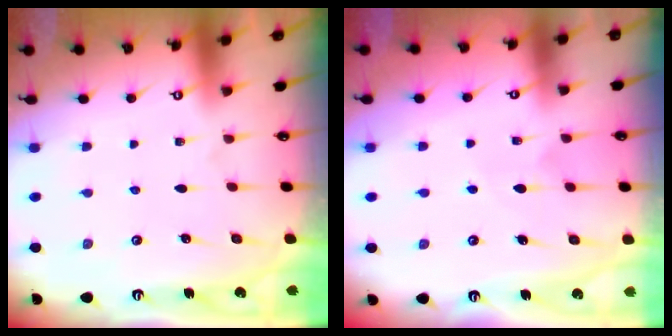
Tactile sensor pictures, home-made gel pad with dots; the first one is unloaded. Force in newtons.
{"total": 5.3, "press": 5.3, "slide": 0.7}